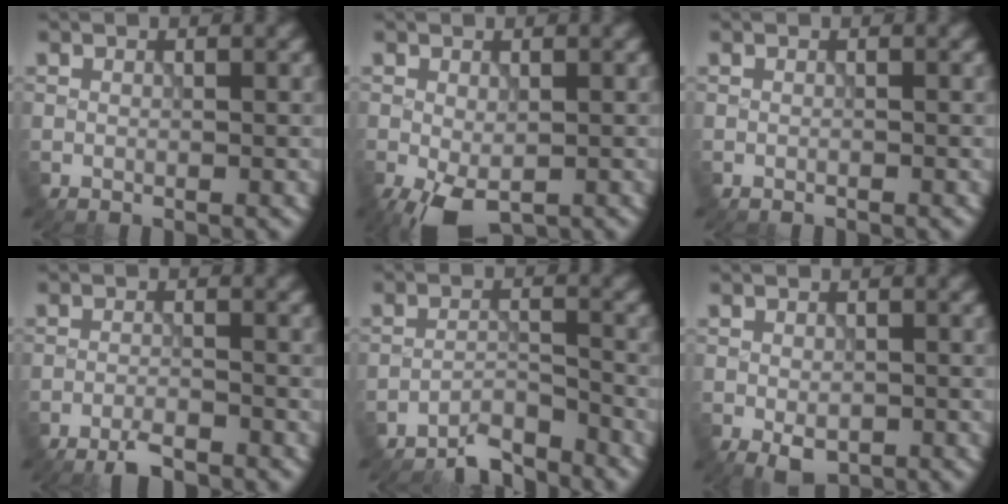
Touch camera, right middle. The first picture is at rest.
{"total": 4.4, "force": [-2.0, 2.1, 3.3], "torque": [-0.071, -0.015, -0.031]}
{"total": 0.0}
{"total": 2.5, "force": [-2.2, 0.2, 1.2], "torque": [-0.024, -0.005, -0.047]}
{"total": 3.8, "force": [-3.7, 0.4, 0.8], "torque": [-0.008, 0.001, -0.074]}
{"total": 2.3, "force": [-1.1, 1.3, 1.6], "torque": [-0.028, -0.012, -0.013]}